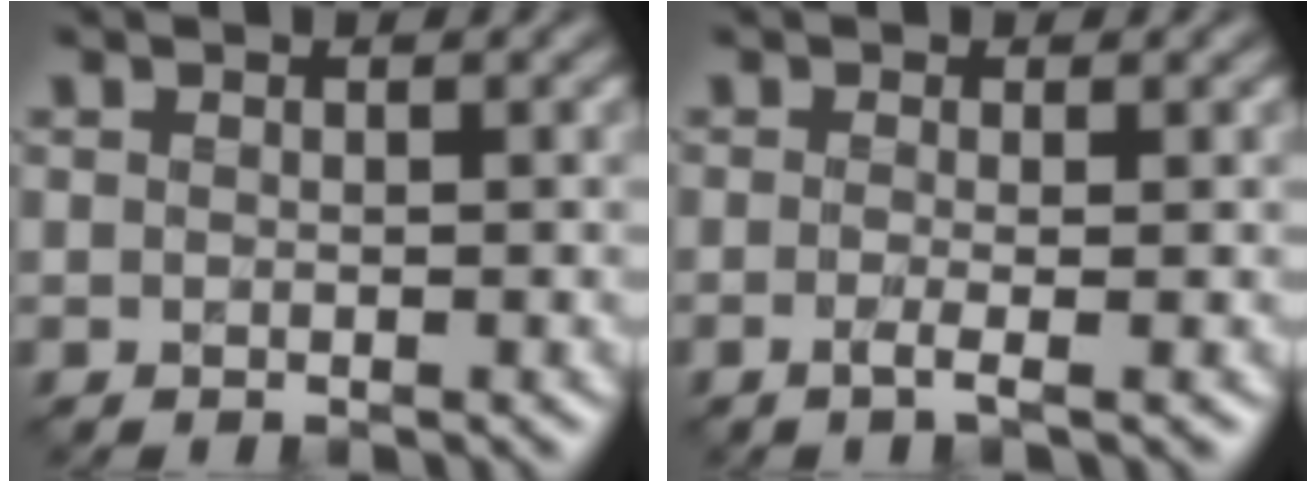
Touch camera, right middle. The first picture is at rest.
{"total": 1.8, "force": [-0.4, 0.5, 1.6], "torque": [-0.027, -0.008, -0.012]}